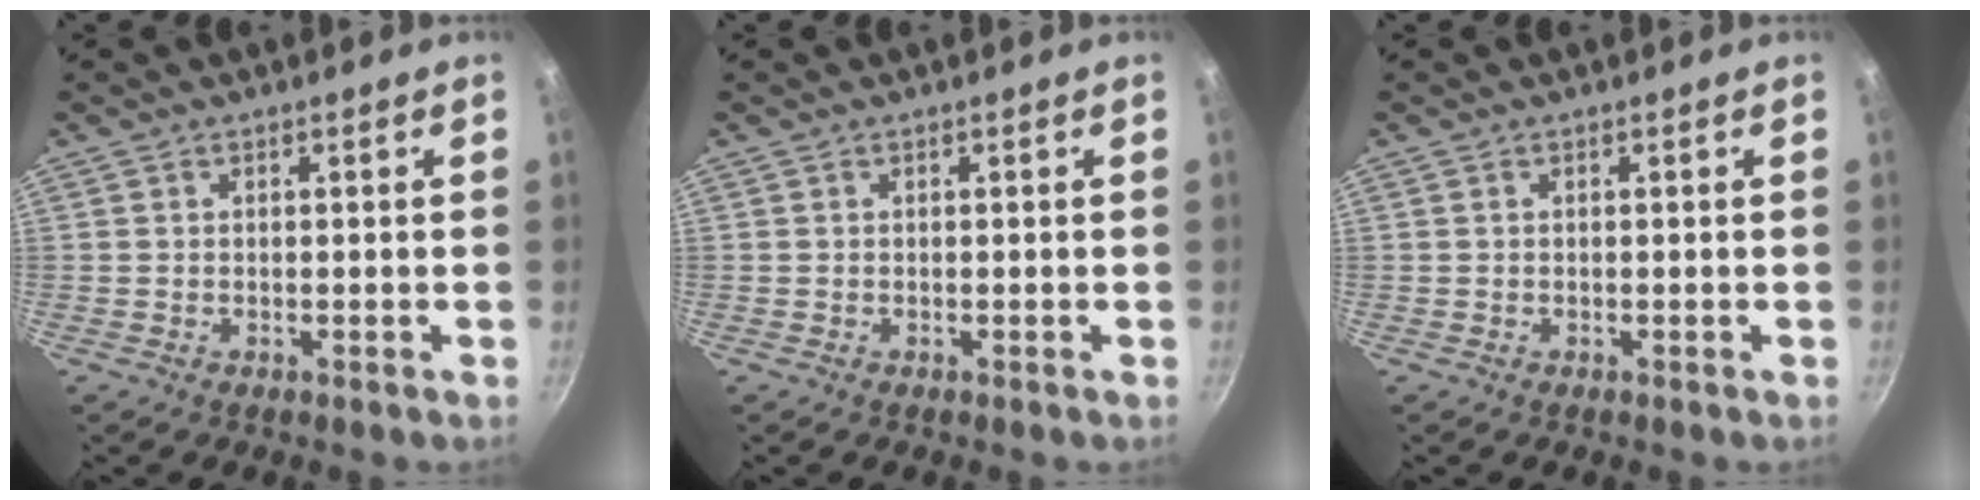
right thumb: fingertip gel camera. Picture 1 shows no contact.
{"total": 0.0}
{"total": 0.0}